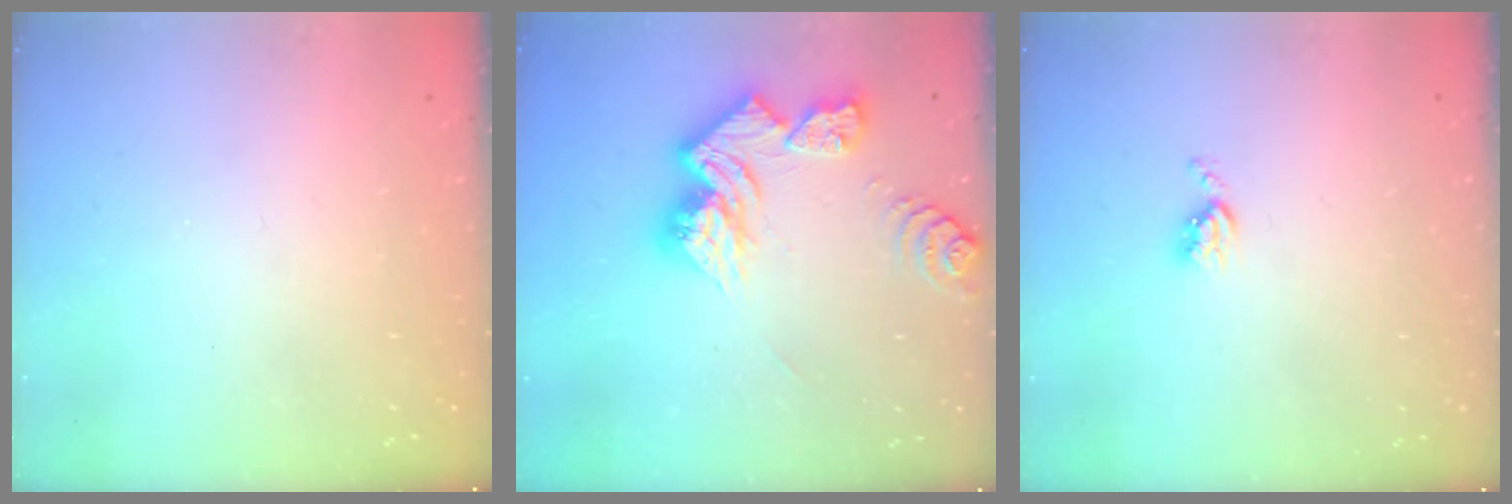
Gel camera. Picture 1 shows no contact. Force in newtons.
{"total": 14.5, "press": 14.4, "slide": 1.5}
{"total": 4.4, "press": 4.4, "slide": 0.7}